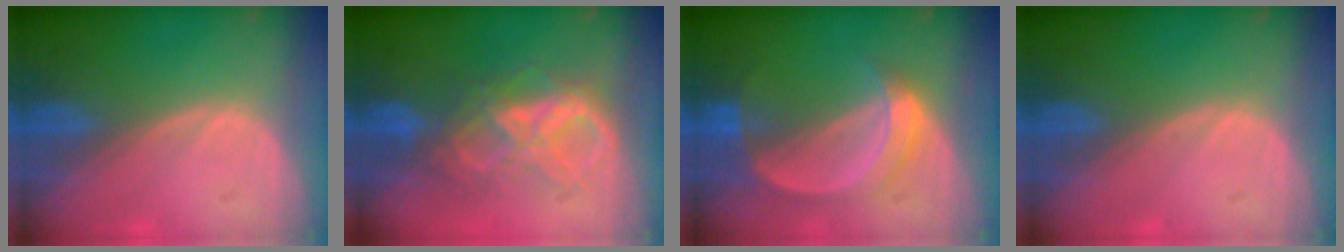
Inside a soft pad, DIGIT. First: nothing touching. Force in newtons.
{"total": 7.2, "press": 7.2, "slide": 0.3}
{"total": 6.1, "press": 5.6, "slide": 2.3}
{"total": 0.0}